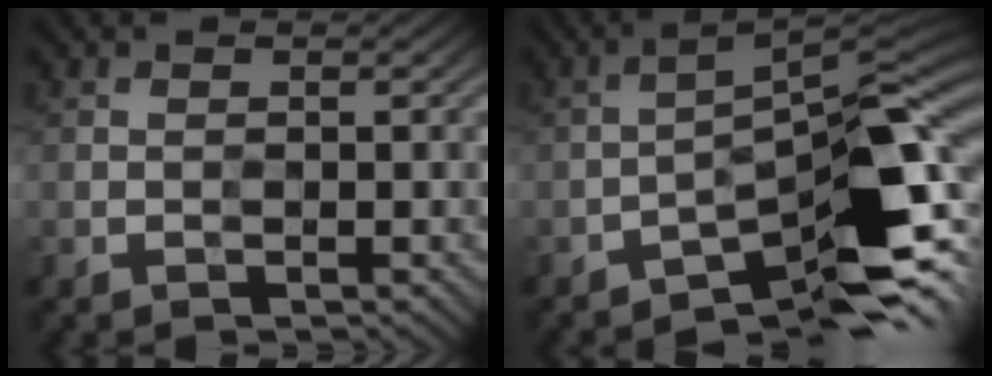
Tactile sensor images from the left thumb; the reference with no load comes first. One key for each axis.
{"total": 9.0, "fx": -6.3, "fy": 1.8, "fz": 6.1, "tx": -0.079, "ty": 0.014, "tz": -0.106}